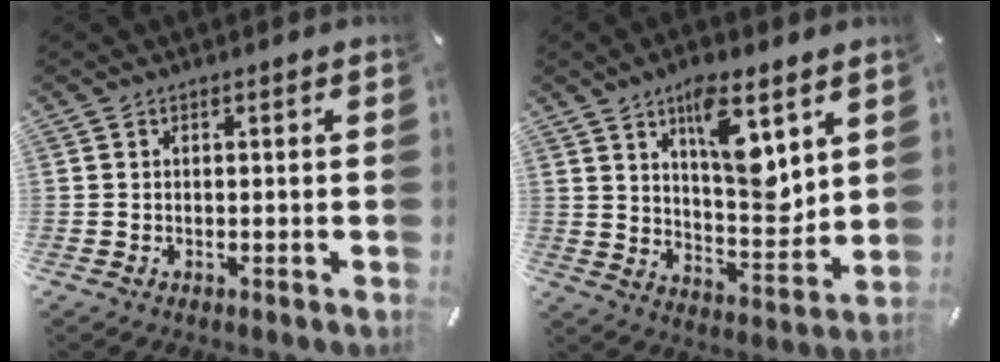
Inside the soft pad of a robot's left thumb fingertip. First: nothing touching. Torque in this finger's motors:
{"motor_torque": [2.19, 2.24, 1.40, -1.37, 0.46]}